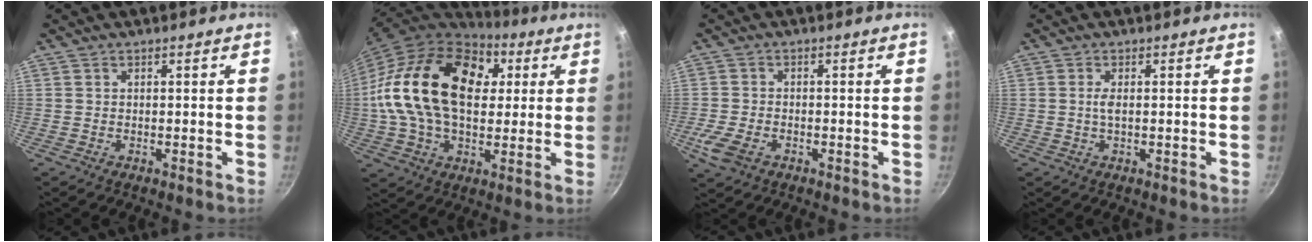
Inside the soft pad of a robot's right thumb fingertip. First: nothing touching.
{"total": 27.5, "force": [4.9, 18.0, 20.2], "torque": [-0.355, 0.025, 0.073]}
{"total": 5.3, "force": [-2.3, 3.2, 3.5], "torque": [-0.085, 0.003, -0.047]}
{"total": 1.7, "force": [0.1, 0.6, 1.5], "torque": [-0.035, 0.001, 0.001]}